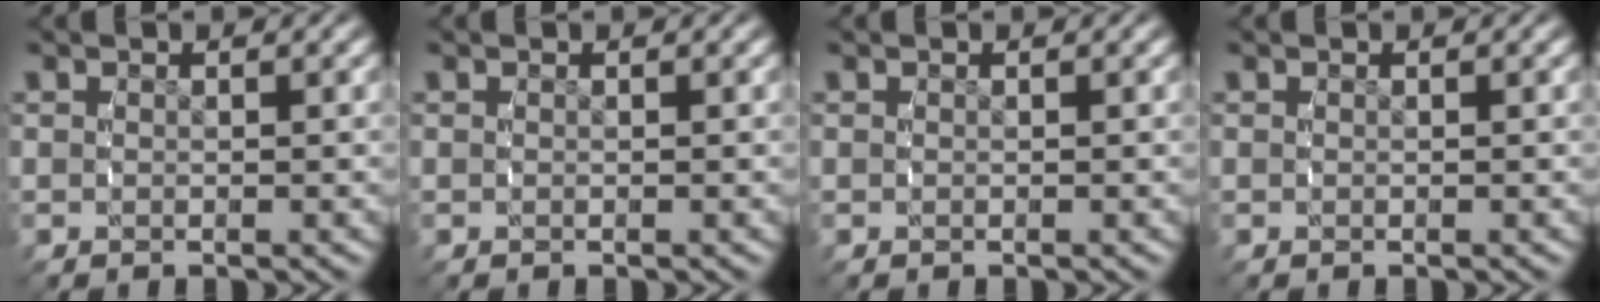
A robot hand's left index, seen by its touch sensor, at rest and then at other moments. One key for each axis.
{"total": 0.0}
{"total": 0.0}
{"total": 0.0}